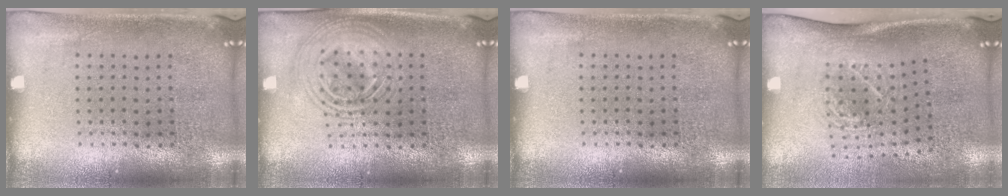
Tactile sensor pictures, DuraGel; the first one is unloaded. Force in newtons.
{"total": 2.9, "press": 2.9, "slide": 0.4}
{"total": 0.0}
{"total": 1.8, "press": 1.3, "slide": 1.4}